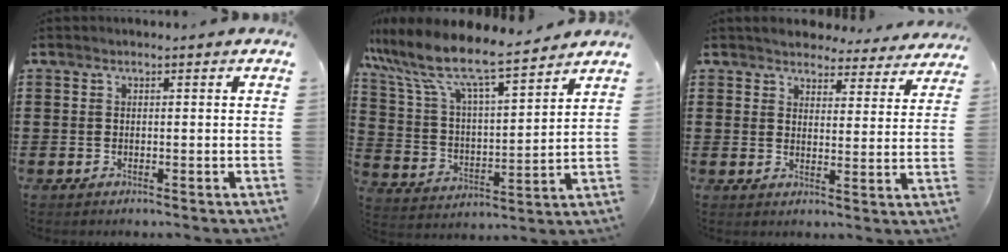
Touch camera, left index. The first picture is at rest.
{"total": 9.2, "force": [7.9, 1.3, 4.6], "torque": [-0.122, -0.049, 0.133]}
{"total": 4.1, "force": [4.1, 0.4, 0.2], "torque": [-0.015, -0.026, 0.068]}